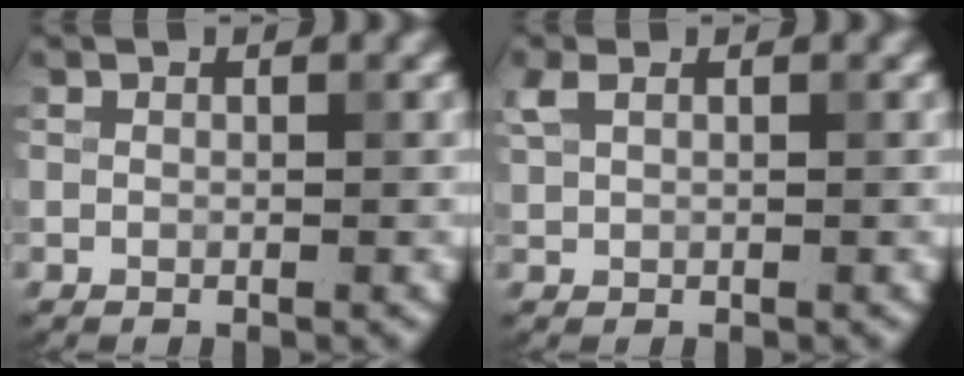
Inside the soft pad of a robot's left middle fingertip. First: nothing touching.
{"total": 1.6, "force": [0.9, 0.7, 1.1], "torque": [-0.031, 0.008, 0.018]}